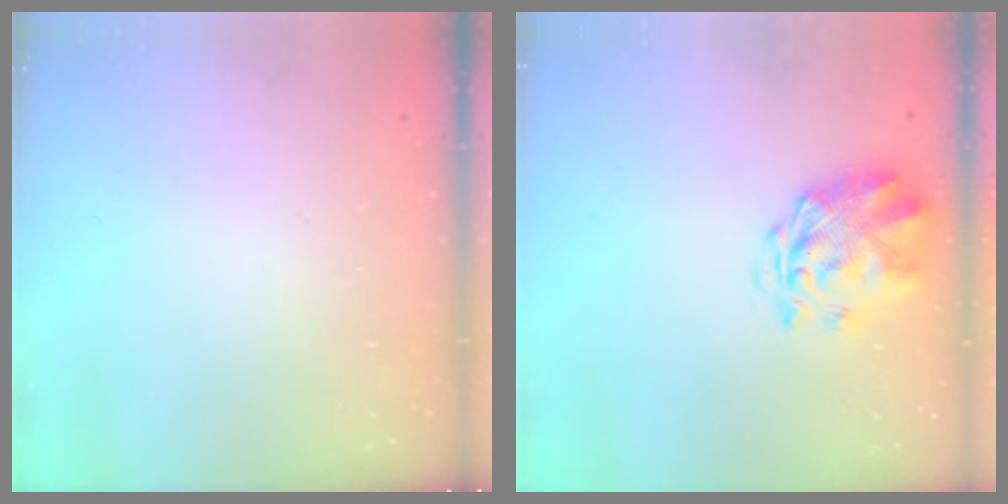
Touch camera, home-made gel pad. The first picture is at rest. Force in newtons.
{"total": 3.3, "press": 3.0, "slide": 1.5}